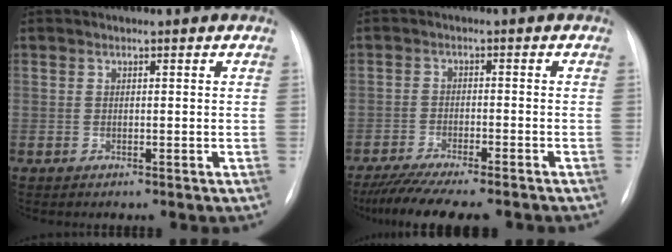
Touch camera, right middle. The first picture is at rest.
{"total": 12.4, "force": [-10.7, 1.3, 6.2], "torque": [-0.095, -0.019, -0.160]}